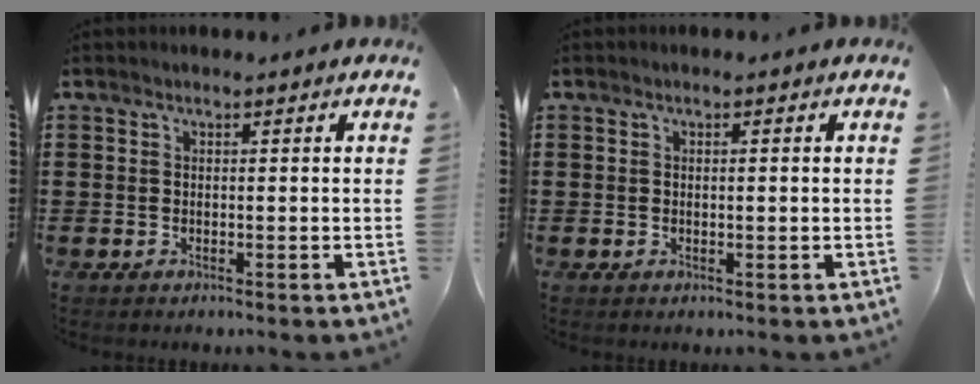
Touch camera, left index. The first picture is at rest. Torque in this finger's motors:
{"motor_torque": [-0.07, 0.00, -0.02, -0.01]}